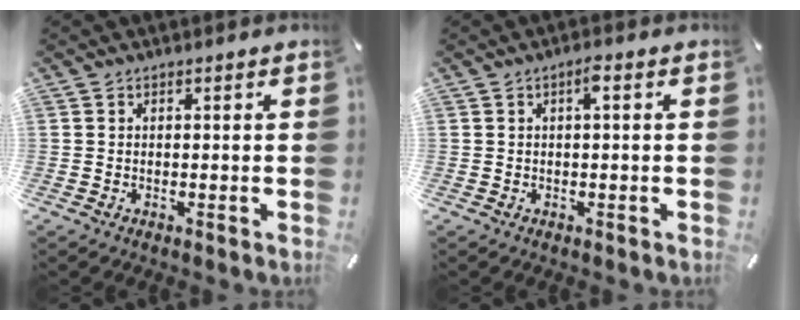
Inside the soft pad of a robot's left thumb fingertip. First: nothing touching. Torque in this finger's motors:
{"motor_torque": [0.50, 0.48, -0.04, -0.02, 0.13]}